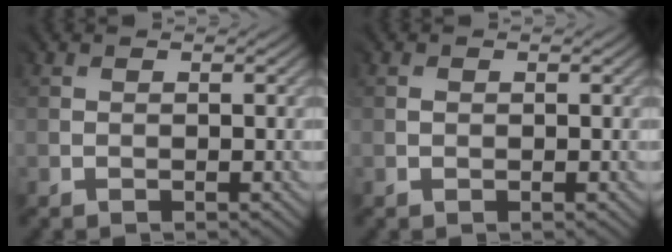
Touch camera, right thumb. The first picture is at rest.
{"total": 0.6, "force": [0.3, 0.5, 0.0], "torque": [0.001, 0.000, 0.008]}